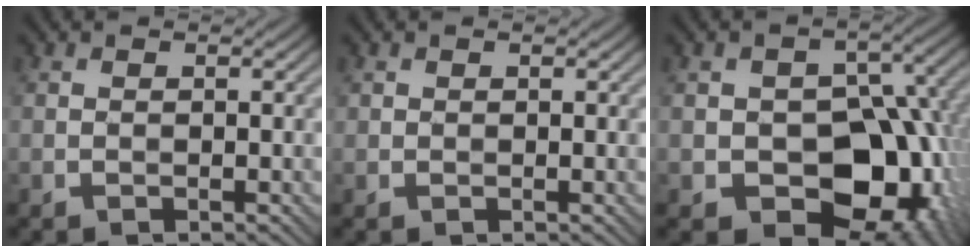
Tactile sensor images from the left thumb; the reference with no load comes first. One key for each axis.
{"total": 0.5, "fx": 0.4, "fy": 0.4, "fz": 0.0, "tx": -0.002, "ty": -0.001, "tz": 0.009}
{"total": 14.4, "fx": -4.8, "fy": 10.2, "fz": 8.9, "tx": -0.106, "ty": -0.002, "tz": -0.083}